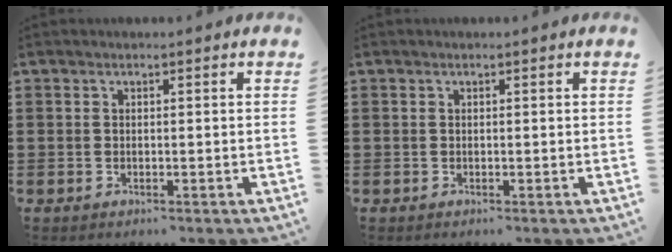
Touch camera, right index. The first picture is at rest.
{"total": 0.0}